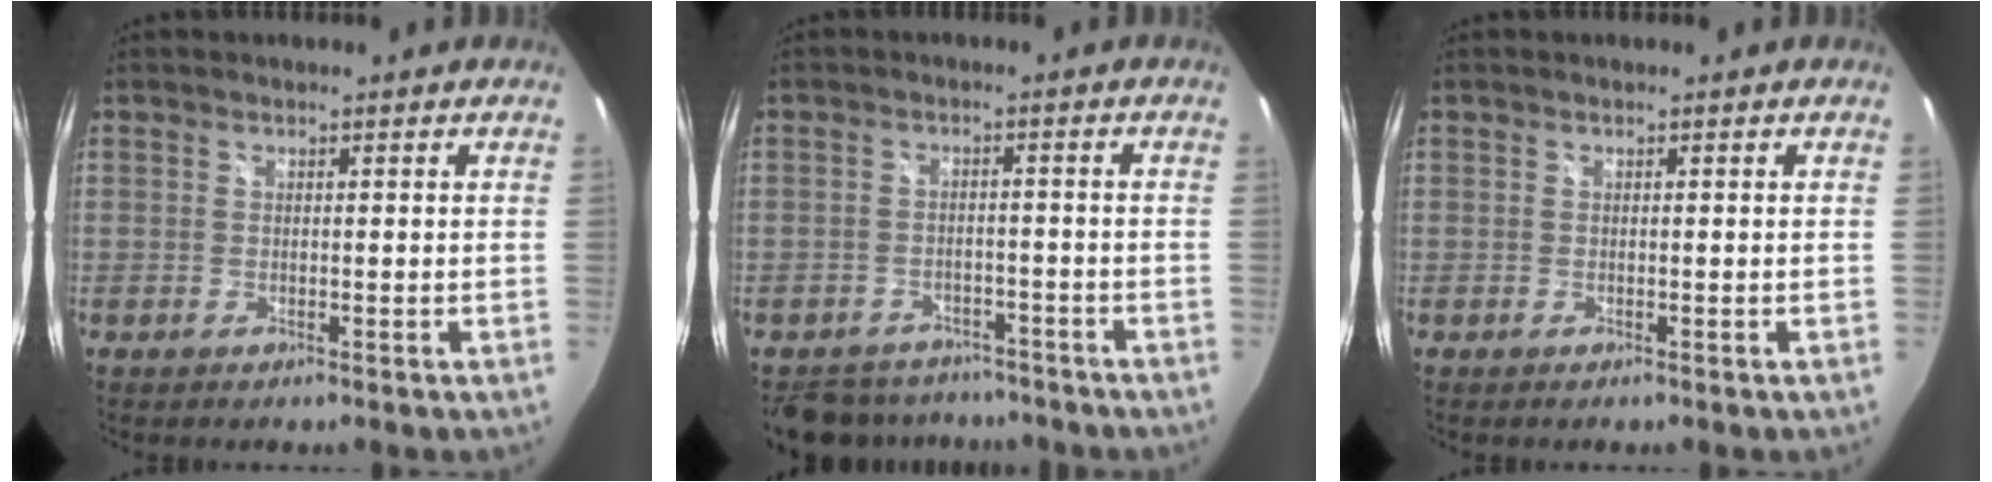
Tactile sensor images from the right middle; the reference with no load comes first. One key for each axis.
{"total": 10.4, "fx": -8.8, "fy": 4.9, "fz": 2.5, "tx": -0.064, "ty": 0.013, "tz": -0.118}
{"total": 0.0}